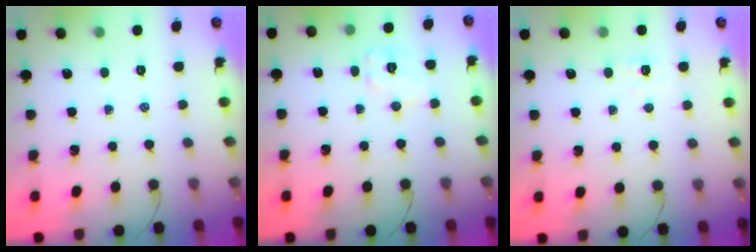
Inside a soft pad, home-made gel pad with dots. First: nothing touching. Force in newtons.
{"total": 6.8, "press": 6.7, "slide": 0.6}
{"total": 2.2, "press": 2.0, "slide": 0.8}